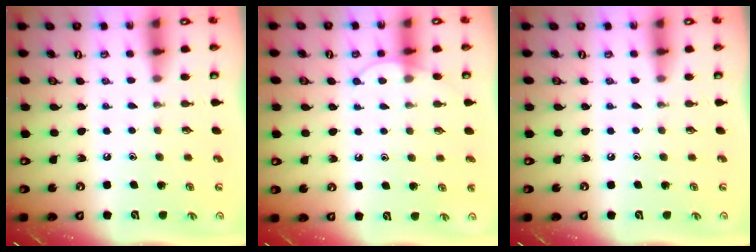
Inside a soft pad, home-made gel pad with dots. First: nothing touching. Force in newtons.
{"total": 5.8, "press": 5.8, "slide": 0.4}
{"total": 0.0}